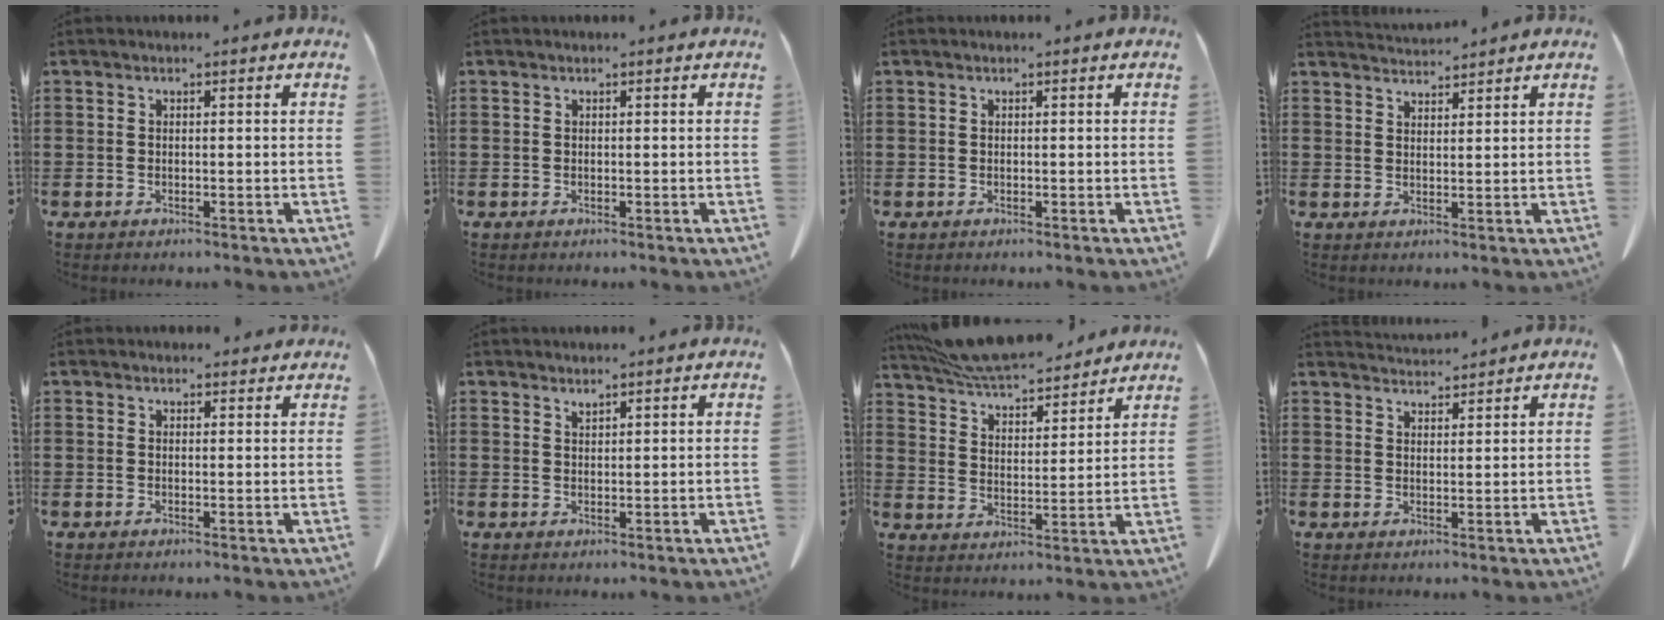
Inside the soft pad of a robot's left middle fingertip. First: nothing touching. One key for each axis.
{"total": 0.0}
{"total": 0.0}
{"total": 2.6, "fx": 2.6, "fy": 0.0, "fz": 0.0, "tx": -0.009, "ty": -0.007, "tz": 0.050}
{"total": 1.6, "fx": 1.5, "fy": 0.6, "fz": 0.3, "tx": -0.001, "ty": 0.000, "tz": 0.028}
{"total": 1.4, "fx": 1.4, "fy": 0.0, "fz": 0.1, "tx": -0.005, "ty": -0.001, "tz": 0.026}
{"total": 7.8, "fx": 7.4, "fy": 1.3, "fz": 2.2, "tx": -0.073, "ty": -0.037, "tz": 0.133}
{"total": 3.0, "fx": 2.9, "fy": 0.0, "fz": 0.2, "tx": -0.012, "ty": -0.009, "tz": 0.055}